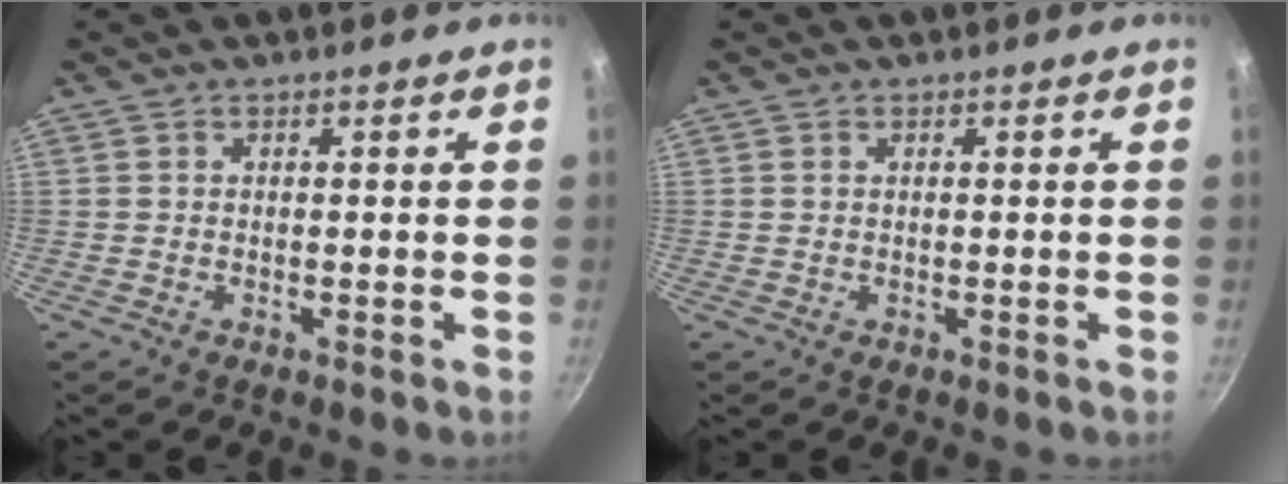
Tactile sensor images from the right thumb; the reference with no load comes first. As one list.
[{"total": 0.0}]